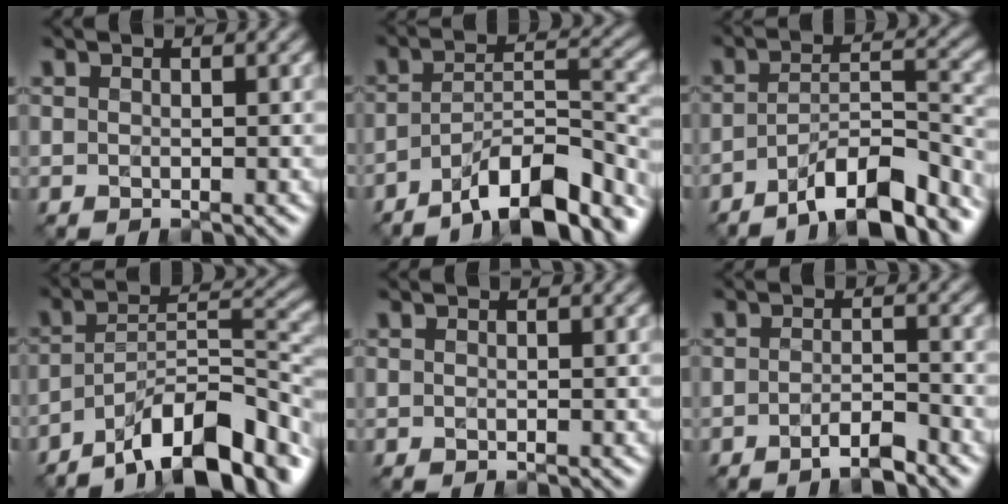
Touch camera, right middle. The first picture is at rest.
{"total": 9.7, "force": [-6.8, 2.6, 6.4], "torque": [-0.094, 0.006, -0.120]}
{"total": 8.5, "force": [-6.0, 2.2, 5.6], "torque": [-0.081, 0.005, -0.102]}
{"total": 12.3, "force": [-8.6, 3.9, 7.9], "torque": [-0.111, 0.016, -0.157]}
{"total": 0.0}
{"total": 2.6, "force": [-1.8, 0.5, 1.8], "torque": [-0.028, 0.003, -0.035]}